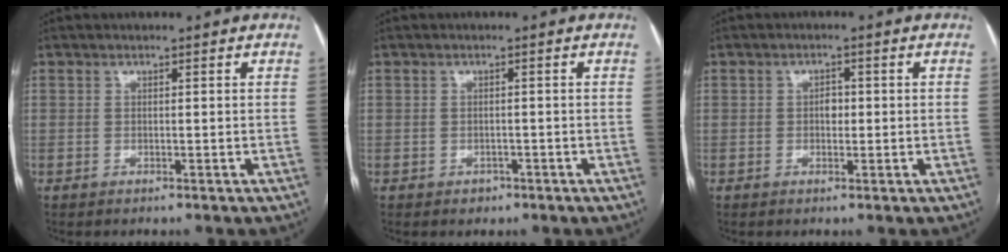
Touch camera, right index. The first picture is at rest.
{"total": 1.3, "force": [-0.8, 1.0, 0.3], "torque": [-0.005, 0.003, -0.008]}
{"total": 1.7, "force": [-0.1, 1.0, 1.4], "torque": [-0.020, 0.003, -0.002]}